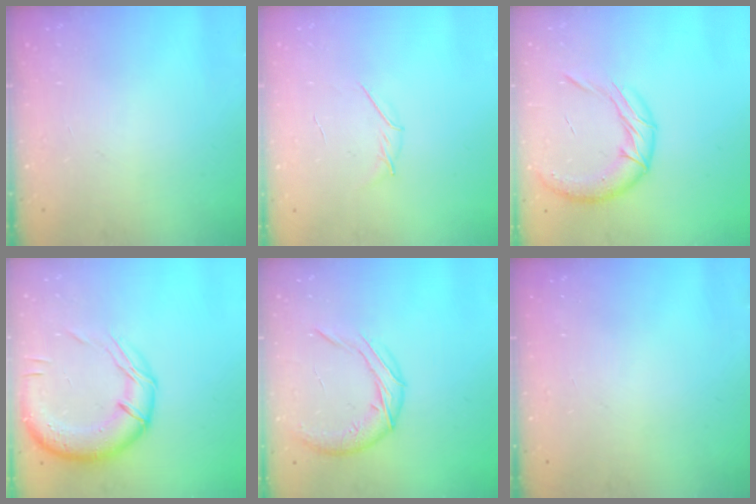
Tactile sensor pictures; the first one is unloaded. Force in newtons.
{"total": 3.3, "press": 3.2, "slide": 0.8}
{"total": 14.7, "press": 14.5, "slide": 2.0}
{"total": 16.5, "press": 16.2, "slide": 2.9}
{"total": 10.8, "press": 10.8, "slide": 0.4}
{"total": 0.0}